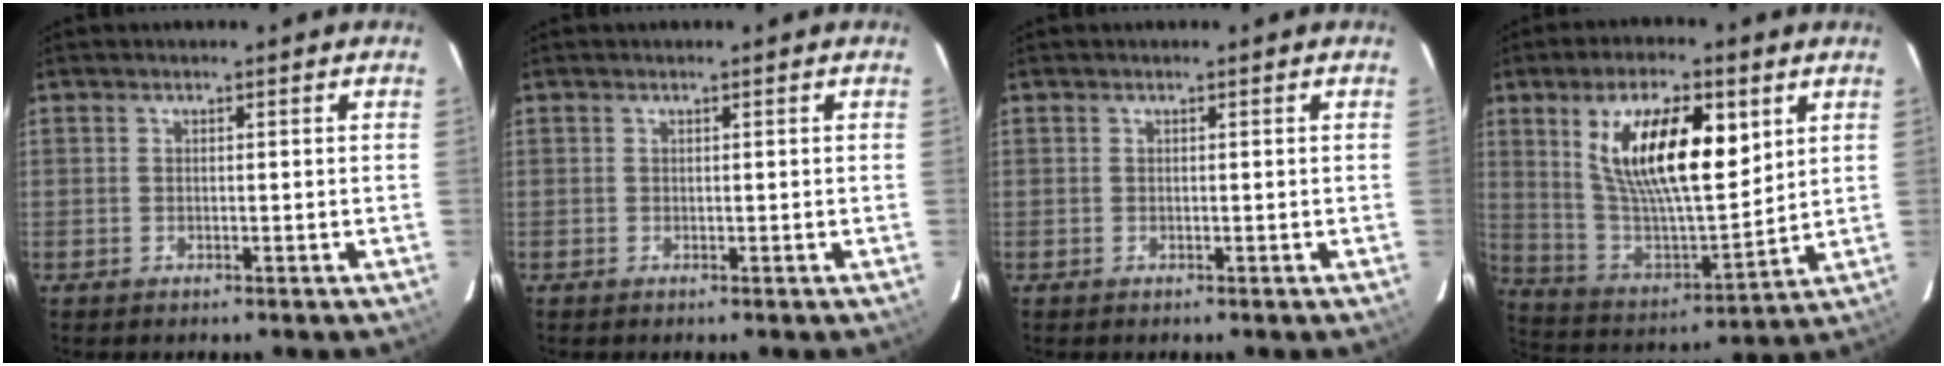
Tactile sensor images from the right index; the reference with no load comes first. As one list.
[{"total": 0.0}, {"total": 0.0}, {"total": 19.3, "force": [7.4, 7.1, 16.3], "torque": [-0.290, 0.001, 0.143]}]